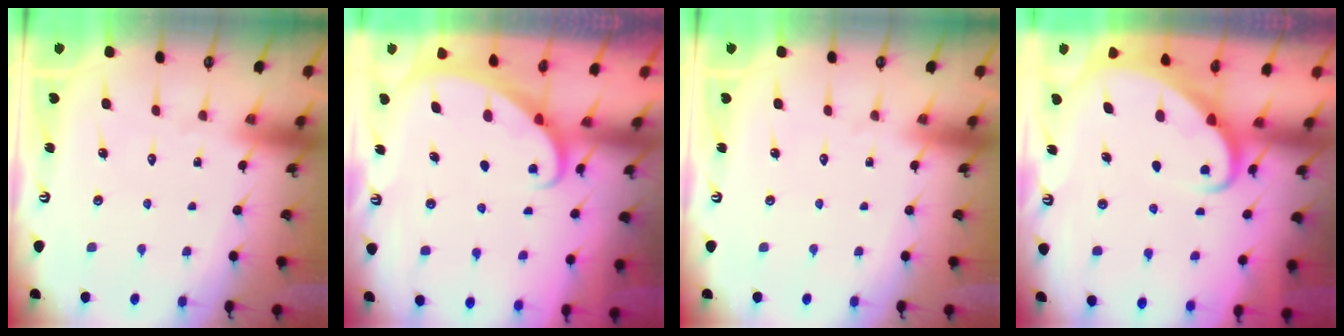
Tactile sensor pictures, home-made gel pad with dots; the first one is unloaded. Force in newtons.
{"total": 1.6, "press": 1.6, "slide": 0.2}
{"total": 0.0}
{"total": 3.0, "press": 3.0, "slide": 0.2}